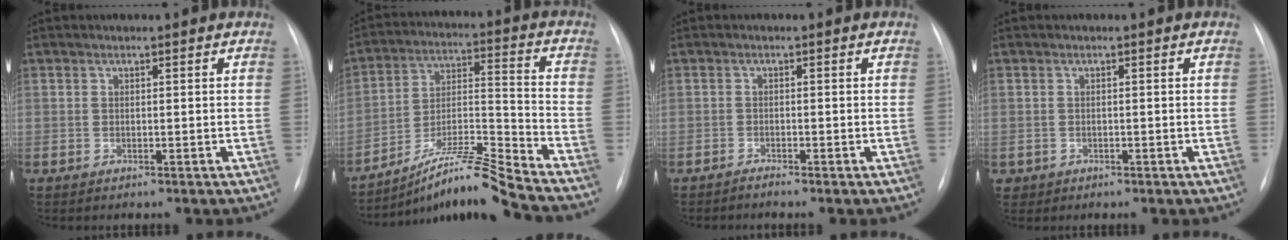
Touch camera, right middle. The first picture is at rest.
{"total": 12.6, "force": [-11.3, -2.6, 5.0], "torque": [-0.087, 0.007, -0.202]}
{"total": 0.8, "force": [-0.7, -0.2, 0.1], "torque": [-0.002, -0.001, -0.015]}
{"total": 1.0, "force": [-0.4, 1.0, 0.1], "torque": [-0.003, 0.005, -0.002]}